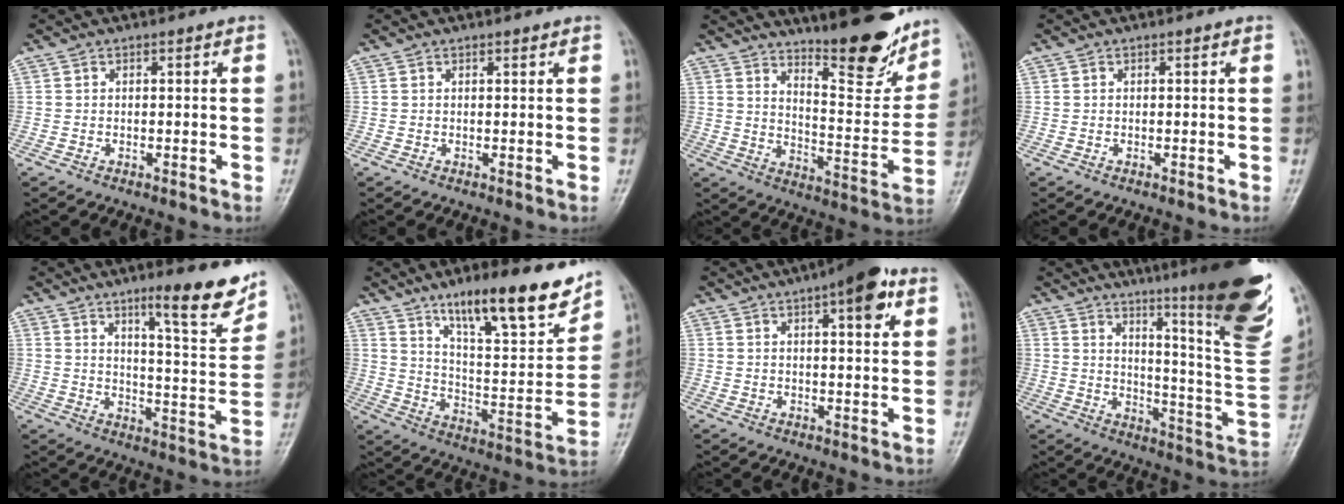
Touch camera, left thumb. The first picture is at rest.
{"total": 0.8, "force": [0.7, 0.2, 0.3], "torque": [-0.007, -0.005, 0.011]}
{"total": 18.3, "force": [14.4, 4.7, 10.3], "torque": [-0.111, -0.113, 0.213]}
{"total": 0.0}
{"total": 13.2, "force": [9.1, 2.1, 9.3], "torque": [-0.107, -0.065, 0.136]}
{"total": 20.3, "force": [13.9, 4.8, 14.0], "torque": [-0.181, -0.073, 0.228]}
{"total": 9.3, "force": [4.6, 2.8, 7.5], "torque": [-0.089, -0.009, 0.059]}
{"total": 26.9, "force": [16.9, 2.9, 20.8], "torque": [-0.258, -0.099, 0.234]}